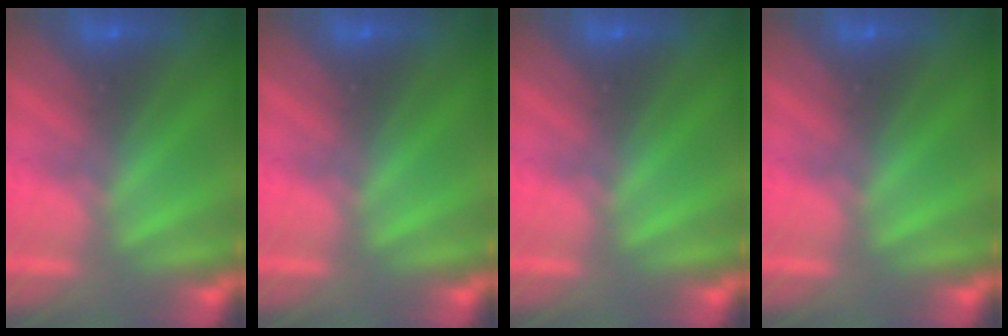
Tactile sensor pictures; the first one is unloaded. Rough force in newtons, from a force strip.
{"total": 0.0}
{"total": 0.0}
{"total": 0.0}